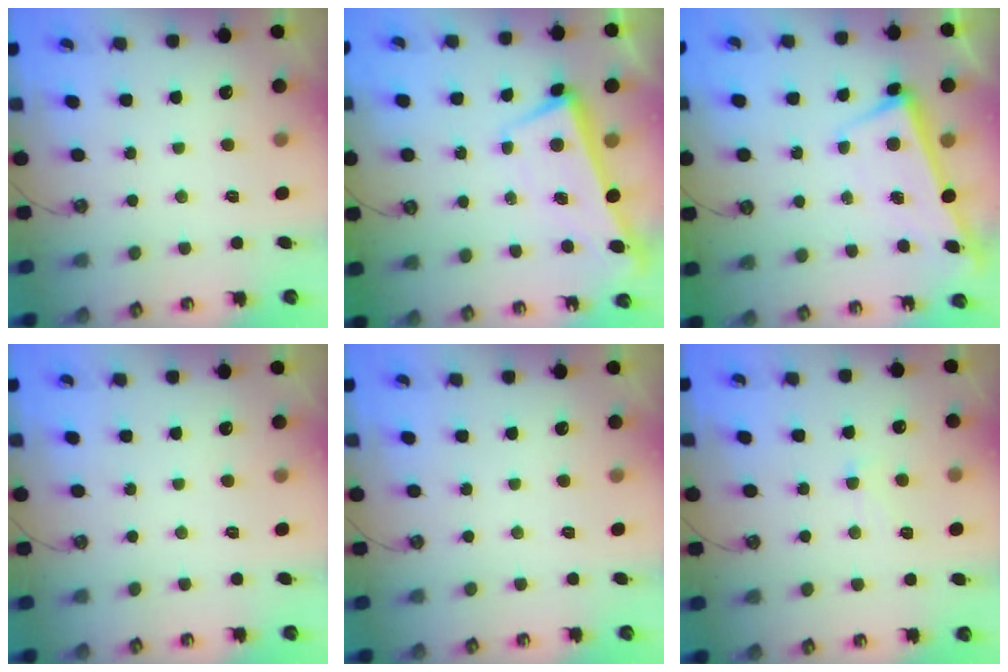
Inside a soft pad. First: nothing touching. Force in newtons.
{"total": 1.5, "press": 0.5, "slide": 1.4}
{"total": 2.8, "press": 2.7, "slide": 0.4}
{"total": 0.0}
{"total": 0.0}
{"total": 0.7, "press": 0.1, "slide": 0.7}